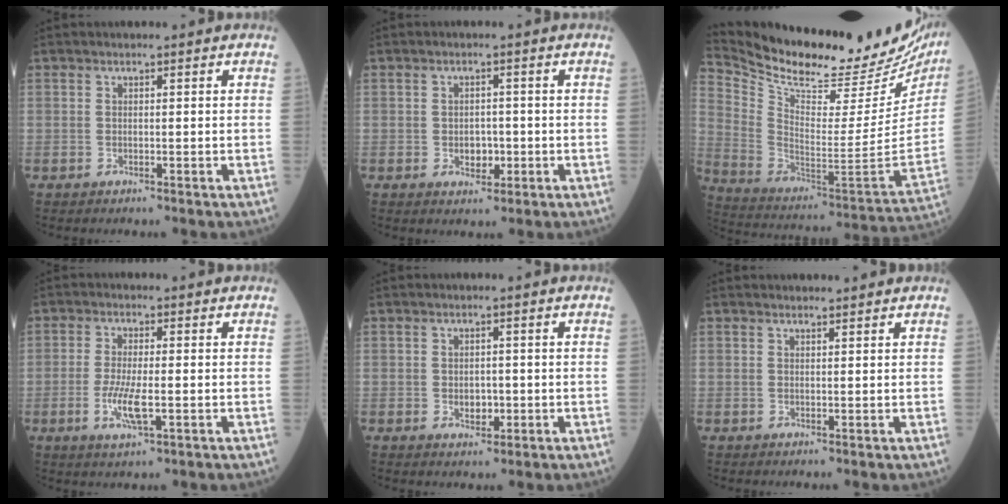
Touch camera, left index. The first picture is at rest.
{"total": 2.7, "force": [-0.7, 1.9, 1.7], "torque": [-0.023, 0.004, -0.007]}
{"total": 28.7, "force": [25.8, 6.0, 11.0], "torque": [-0.199, -0.076, 0.366]}
{"total": 5.0, "force": [-1.4, 0.9, 4.7], "torque": [-0.103, -0.009, -0.025]}
{"total": 2.2, "force": [-0.4, 1.6, 1.4], "torque": [-0.023, 0.002, -0.004]}
{"total": 2.1, "force": [2.1, 0.2, 0.2], "torque": [-0.006, 0.010, 0.028]}